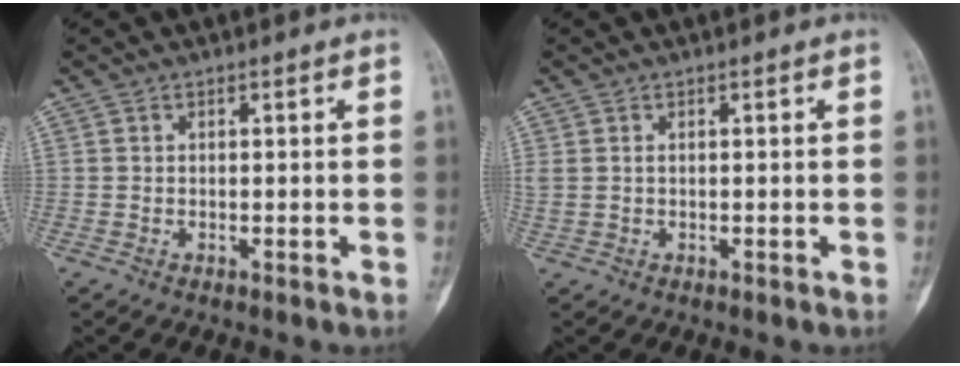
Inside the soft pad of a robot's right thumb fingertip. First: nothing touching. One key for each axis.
{"total": 1.5, "fx": 0.3, "fy": 0.9, "fz": 1.1, "tx": -0.041, "ty": 0.007, "tz": 0.010}